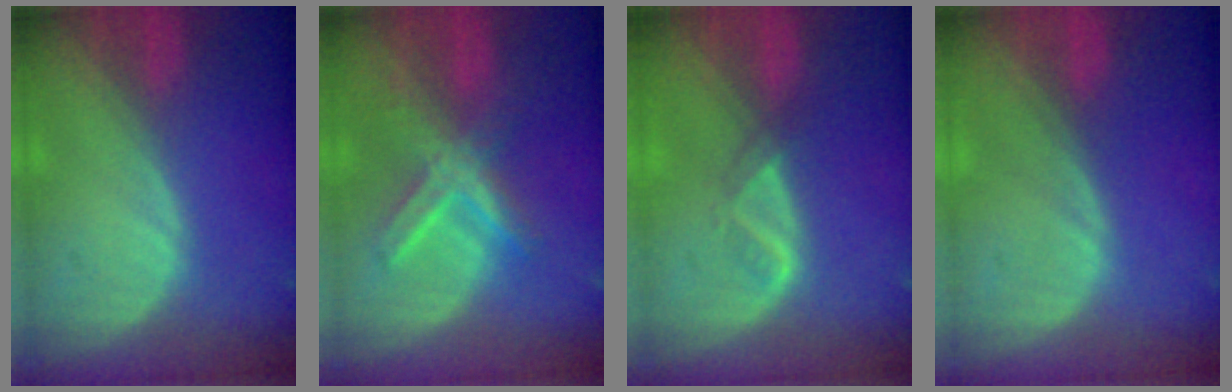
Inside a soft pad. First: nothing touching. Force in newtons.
{"total": 7.2, "press": 6.4, "slide": 3.4}
{"total": 1.9, "press": 1.8, "slide": 0.7}
{"total": 0.0}